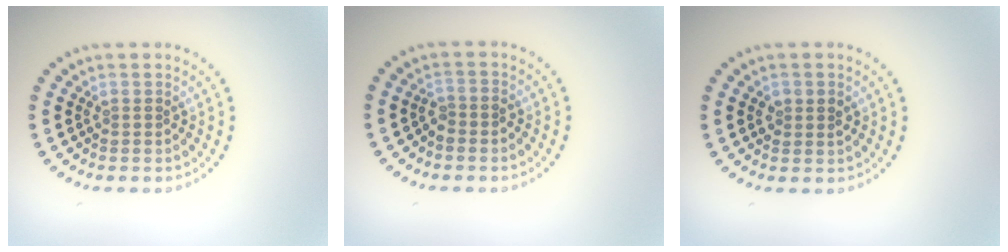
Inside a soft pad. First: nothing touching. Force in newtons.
{"total": 1.4, "press": 1.1, "slide": 0.8}
{"total": 1.5, "press": 1.5, "slide": 0.2}